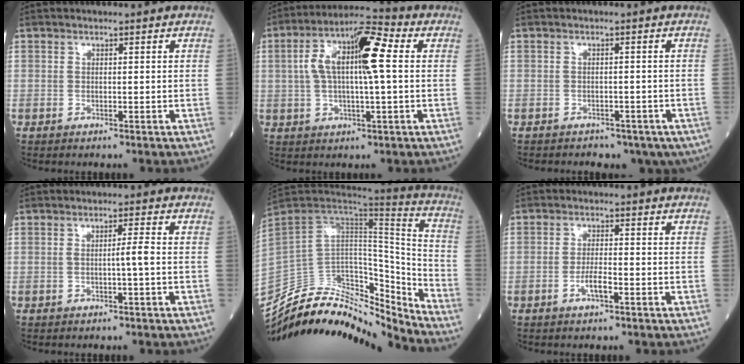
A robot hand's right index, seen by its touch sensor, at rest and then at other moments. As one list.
[{"total": 11.6, "force": [1.7, 2.2, 11.2], "torque": [-0.212, 0.031, 0.023]}, {"total": 8.4, "force": [-5.9, 5.3, 2.9], "torque": [-0.037, 0.001, -0.060]}, {"total": 1.9, "force": [-0.5, -0.5, 1.8], "torque": [-0.032, 0.001, -0.007]}, {"total": 26.1, "force": [-23.8, 6.5, 8.6], "torque": [-0.173, 0.030, -0.372]}, {"total": 2.7, "force": [-1.3, 0.4, 2.3], "torque": [-0.044, 0.002, -0.022]}]